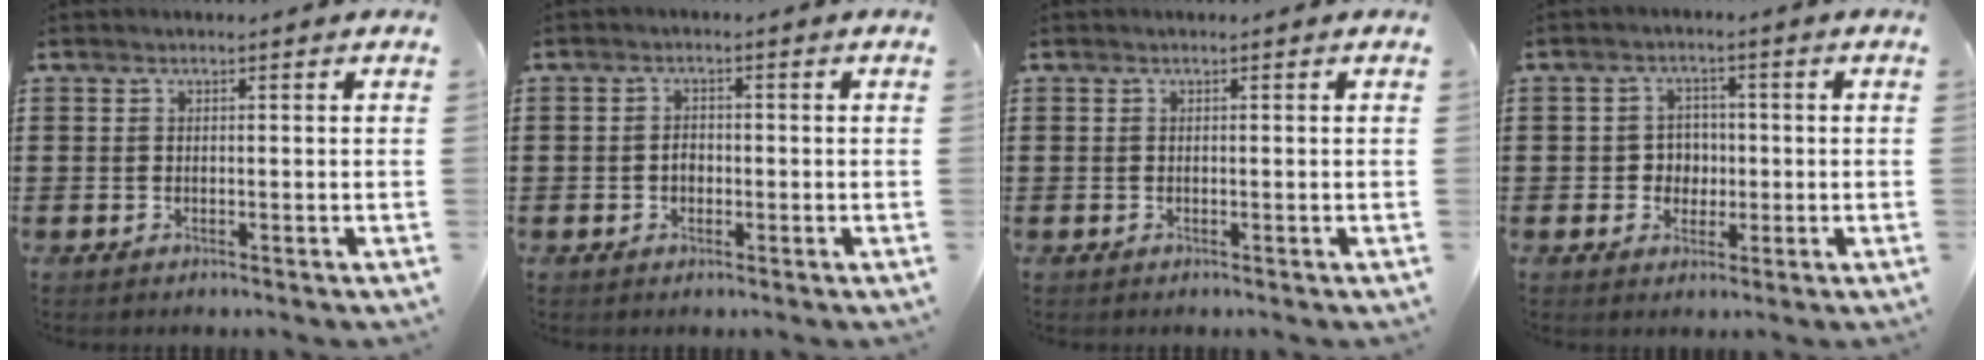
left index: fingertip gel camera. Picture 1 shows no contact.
{"total": 1.7, "force": [-0.4, 1.3, 1.1], "torque": [-0.023, 0.006, -0.009]}
{"total": 0.0}
{"total": 3.3, "force": [-0.4, 3.1, 1.2], "torque": [-0.034, 0.006, -0.013]}